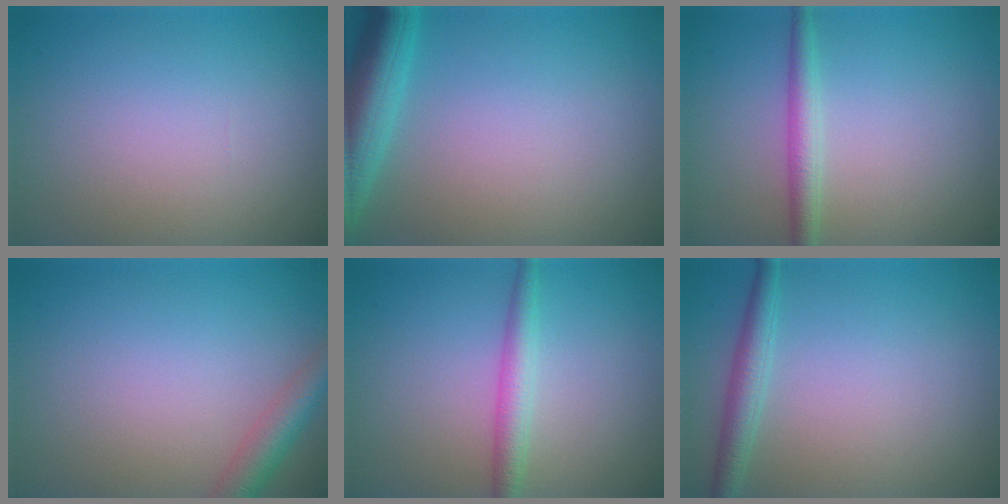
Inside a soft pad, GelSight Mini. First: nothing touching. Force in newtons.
{"total": 5.5, "press": 5.5, "slide": 0.3}
{"total": 2.3, "press": 2.3, "slide": 0.0}
{"total": 3.0, "press": 3.0, "slide": 0.1}
{"total": 2.5, "press": 2.5, "slide": 0.0}
{"total": 2.3, "press": 2.3, "slide": 0.1}